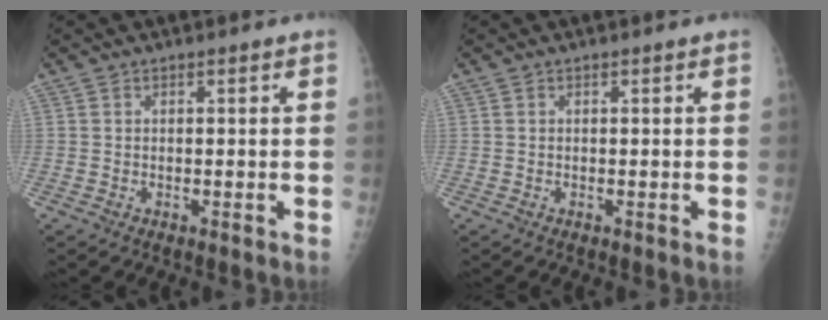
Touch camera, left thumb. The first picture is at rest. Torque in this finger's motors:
{"motor_torque": [0.00, 0.00, -0.03, -0.03, 0.00]}